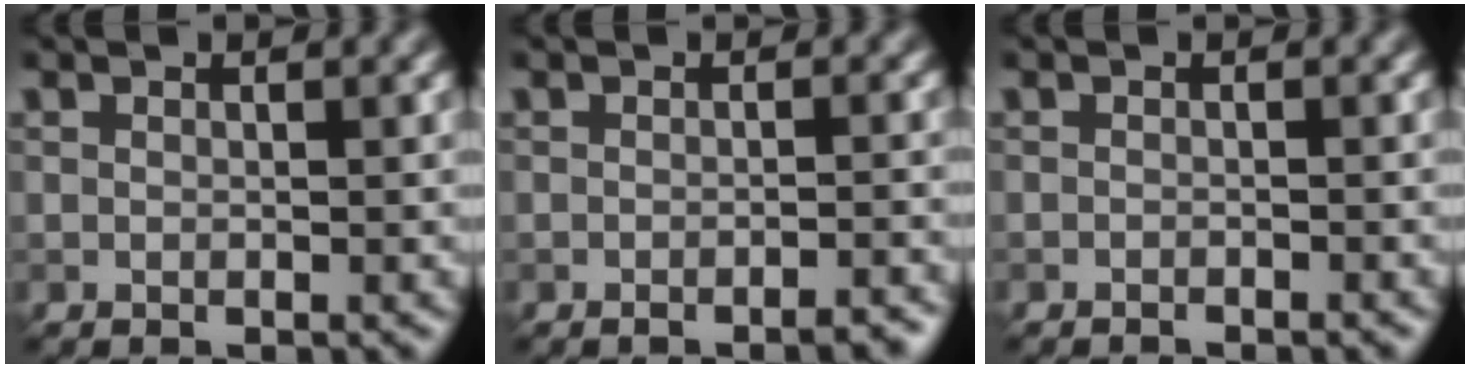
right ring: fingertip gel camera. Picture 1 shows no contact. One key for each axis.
{"total": 2.0, "fx": -1.5, "fy": 0.4, "fz": 1.2, "tx": -0.006, "ty": 0.003, "tz": -0.022}
{"total": 0.7, "fx": -0.7, "fy": 0.1, "fz": 0.2, "tx": 0.000, "ty": -0.002, "tz": -0.012}